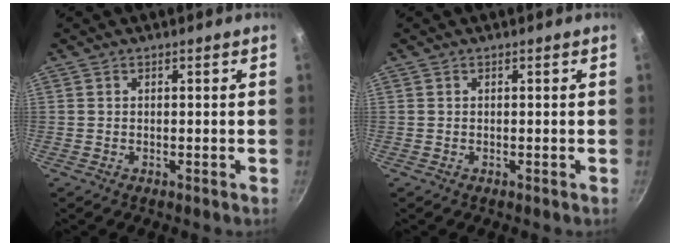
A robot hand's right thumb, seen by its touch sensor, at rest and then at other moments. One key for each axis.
{"total": 0.0}